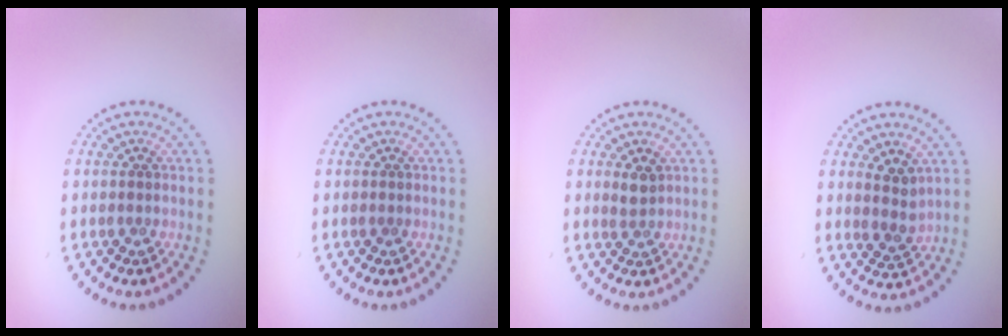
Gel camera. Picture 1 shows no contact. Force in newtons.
{"total": 0.0}
{"total": 1.3, "press": 1.2, "slide": 0.7}
{"total": 2.0, "press": 1.7, "slide": 1.0}